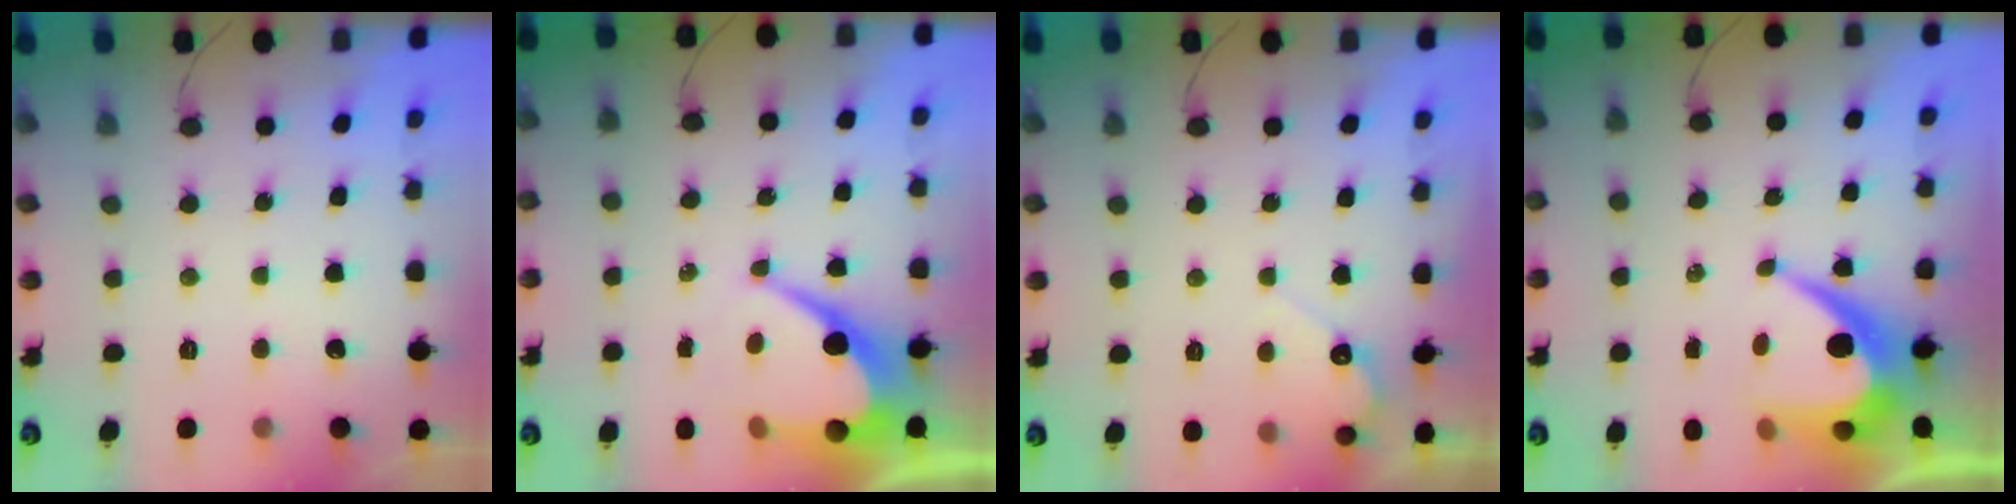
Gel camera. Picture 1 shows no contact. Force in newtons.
{"total": 11.3, "press": 11.2, "slide": 1.2}
{"total": 4.0, "press": 3.9, "slide": 0.3}
{"total": 9.3, "press": 9.3, "slide": 0.8}